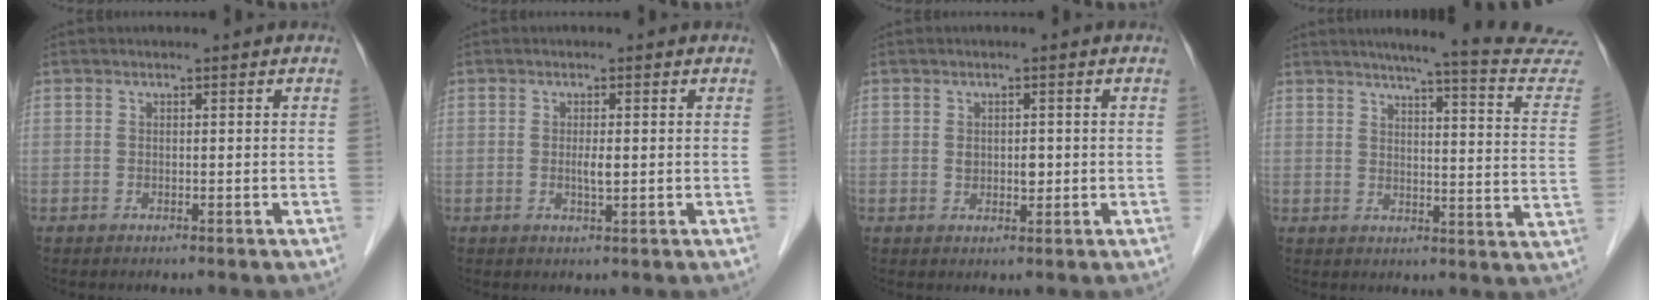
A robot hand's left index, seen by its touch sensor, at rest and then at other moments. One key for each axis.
{"total": 1.8, "fx": -0.1, "fy": 0.3, "fz": 1.7, "tx": -0.035, "ty": -0.002, "tz": 0.000}
{"total": 2.1, "fx": 0.1, "fy": 1.3, "fz": 1.6, "tx": -0.025, "ty": -0.001, "tz": 0.004}
{"total": 19.5, "fx": 18.1, "fy": -0.3, "fz": 7.2, "tx": -0.085, "ty": -0.082, "tz": 0.195}